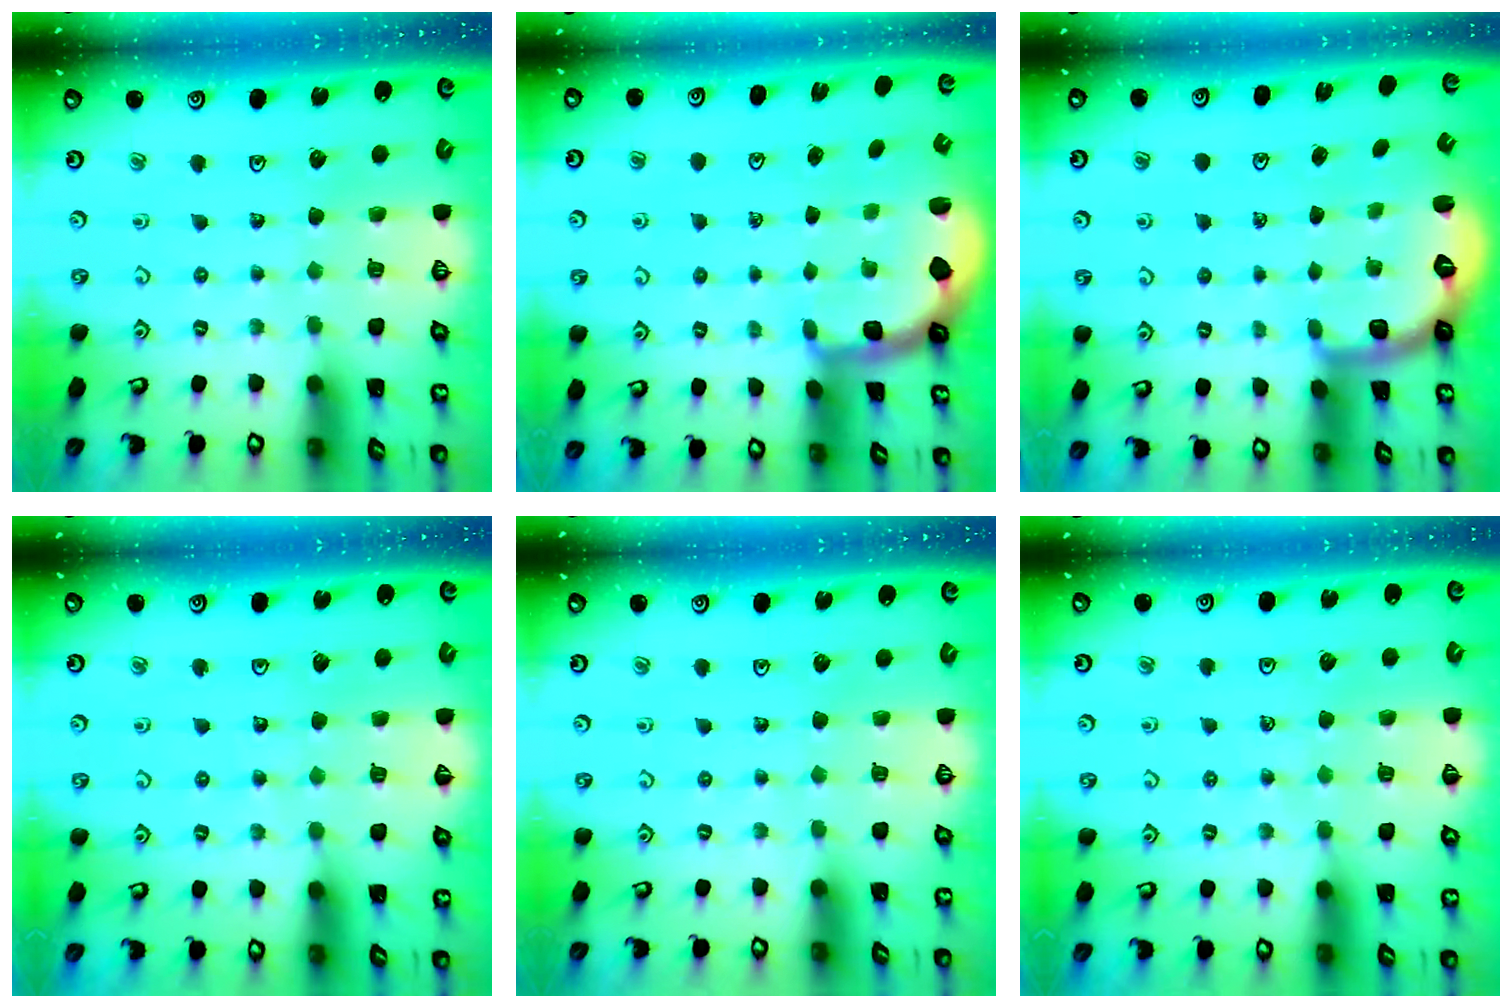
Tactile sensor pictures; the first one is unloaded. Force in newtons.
{"total": 1.0, "press": 0.9, "slide": 0.2}
{"total": 2.6, "press": 1.6, "slide": 2.1}
{"total": 2.0, "press": 2.0, "slide": 0.2}
{"total": 0.0}
{"total": 4.6, "press": 4.5, "slide": 0.9}